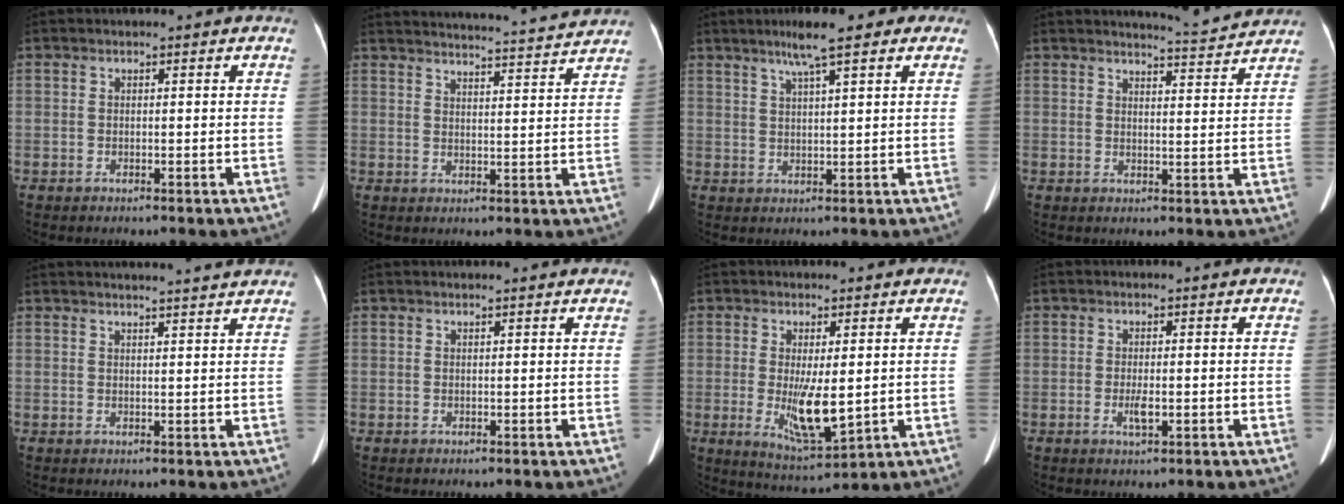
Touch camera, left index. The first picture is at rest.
{"total": 16.4, "force": [15.9, -0.7, 4.0], "torque": [-0.069, -0.017, 0.206]}
{"total": 7.1, "force": [4.7, 0.8, 5.2], "torque": [-0.082, 0.021, 0.071]}
{"total": 5.3, "force": [5.2, -1.0, 0.0], "torque": [-0.017, -0.012, 0.069]}
{"total": 7.8, "force": [7.4, -0.6, 2.5], "torque": [-0.030, 0.010, 0.076]}
{"total": 2.0, "force": [1.9, -0.2, 0.6], "torque": [-0.013, 0.011, 0.023]}
{"total": 8.7, "force": [-0.5, 2.3, 8.4], "torque": [-0.153, -0.028, 0.006]}
{"total": 1.9, "force": [-0.6, 0.4, 1.7], "torque": [-0.037, -0.005, -0.008]}